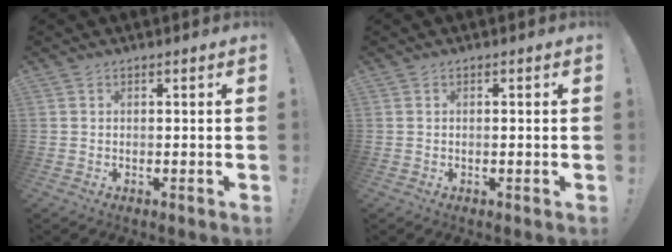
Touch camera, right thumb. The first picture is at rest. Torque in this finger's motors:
{"motor_torque": [0.07, -0.12, -0.29, -0.09, 0.03]}